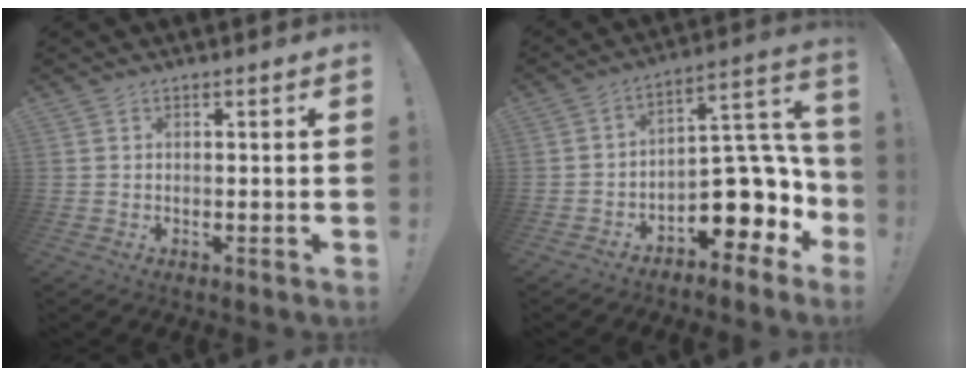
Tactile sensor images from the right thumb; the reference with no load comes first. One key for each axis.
{"total": 14.9, "fx": -4.2, "fy": 9.7, "fz": 10.4, "tx": -0.100, "ty": 0.020, "tz": -0.052}